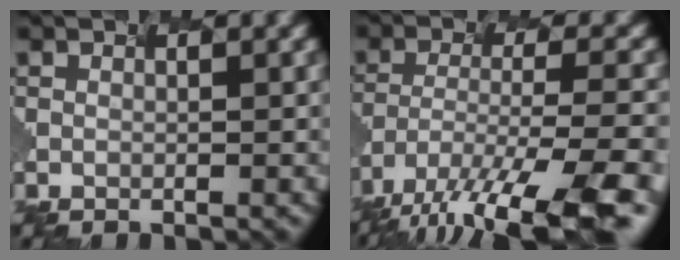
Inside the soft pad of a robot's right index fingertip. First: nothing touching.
{"total": 13.2, "force": [-9.9, 3.0, 8.2], "torque": [-0.168, -0.030, -0.141]}